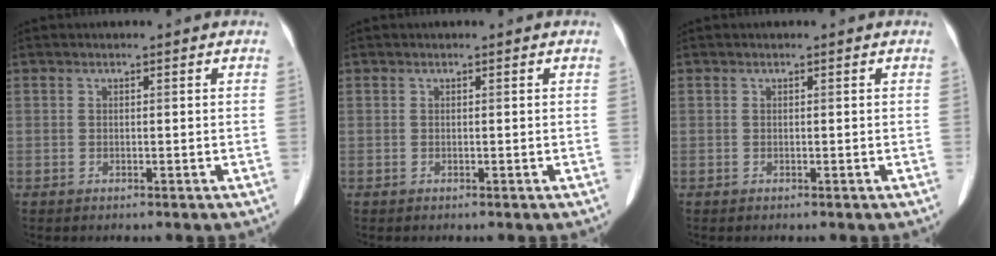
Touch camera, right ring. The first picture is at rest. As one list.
[{"total": 0.0}, {"total": 0.0}]